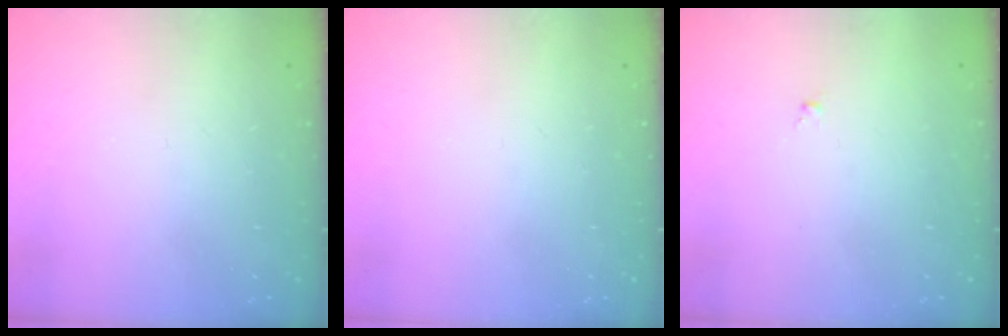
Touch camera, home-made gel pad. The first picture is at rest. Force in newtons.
{"total": 0.0}
{"total": 0.0}